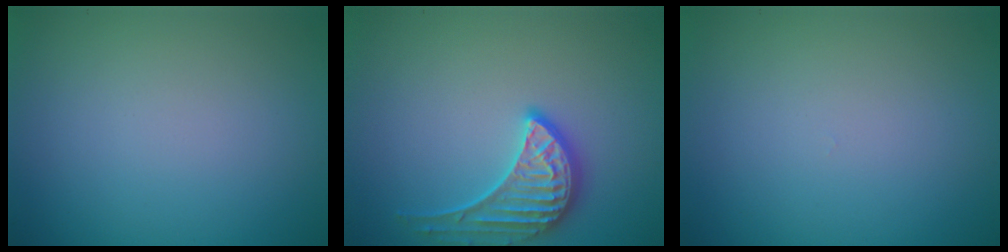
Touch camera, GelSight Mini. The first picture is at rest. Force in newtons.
{"total": 3.3, "press": 3.1, "slide": 1.2}
{"total": 0.0}